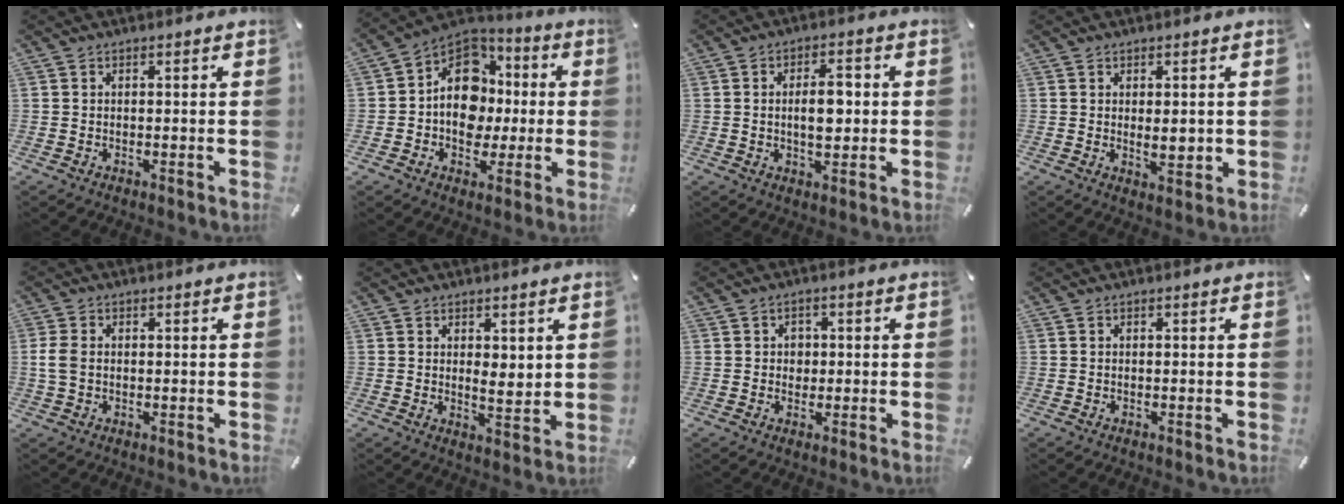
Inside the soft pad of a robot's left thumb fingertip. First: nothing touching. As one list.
[{"total": 14.4, "force": [-0.8, 12.2, 7.6], "torque": [-0.136, 0.011, -0.012]}, {"total": 7.6, "force": [0.2, 3.9, 6.5], "torque": [-0.103, 0.001, -0.003]}, {"total": 4.1, "force": [0.6, 2.0, 3.5], "torque": [-0.044, -0.007, 0.007]}, {"total": 3.7, "force": [0.1, 2.5, 2.7], "torque": [-0.072, -0.002, -0.004]}, {"total": 3.6, "force": [2.1, 2.1, 2.0], "torque": [-0.020, -0.015, 0.034]}, {"total": 2.8, "force": [-0.2, 2.6, 1.0], "torque": [-0.007, 0.000, -0.010]}, {"total": 0.0}]